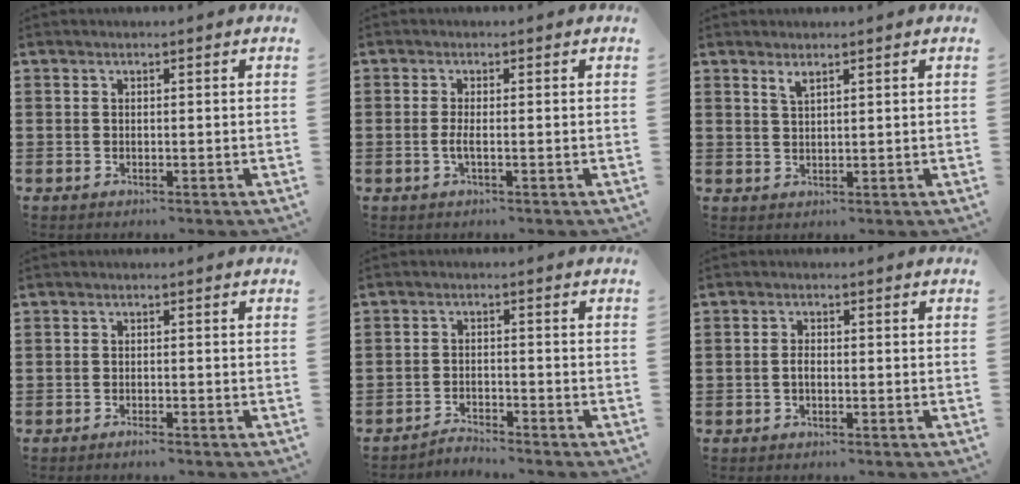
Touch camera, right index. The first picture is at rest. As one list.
[{"total": 1.9, "force": [-0.5, 0.2, 1.8], "torque": [-0.040, -0.003, -0.013]}, {"total": 1.7, "force": [1.3, 0.4, 1.0], "torque": [-0.022, 0.002, 0.023]}, {"total": 1.0, "force": [-0.9, 0.1, 0.5], "torque": [-0.011, -0.003, -0.017]}, {"total": 2.3, "force": [-2.3, 0.1, -0.1], "torque": [-0.006, 0.003, -0.050]}, {"total": 1.4, "force": [-0.4, 0.7, 1.1], "torque": [-0.029, -0.001, -0.011]}]